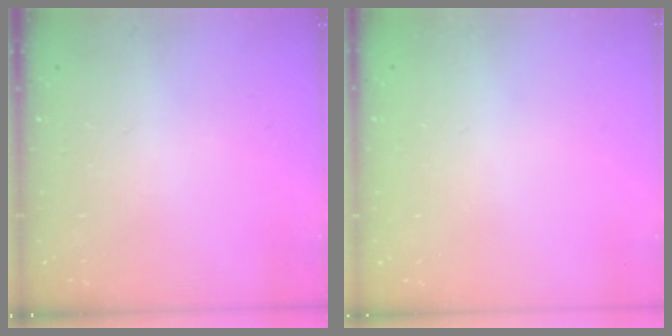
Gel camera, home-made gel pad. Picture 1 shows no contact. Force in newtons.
{"total": 0.0}